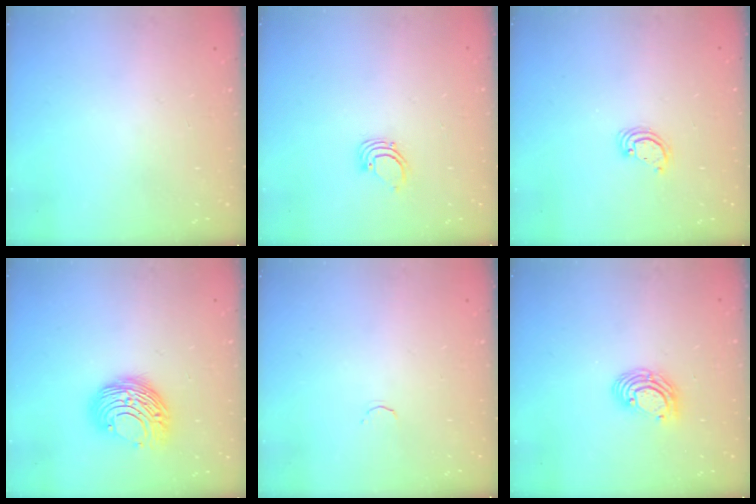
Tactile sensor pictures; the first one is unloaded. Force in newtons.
{"total": 2.2, "press": 2.2, "slide": 0.2}
{"total": 2.5, "press": 2.5, "slide": 0.2}
{"total": 10.4, "press": 10.4, "slide": 0.6}
{"total": 1.7, "press": 1.6, "slide": 0.5}
{"total": 7.0, "press": 6.9, "slide": 0.8}